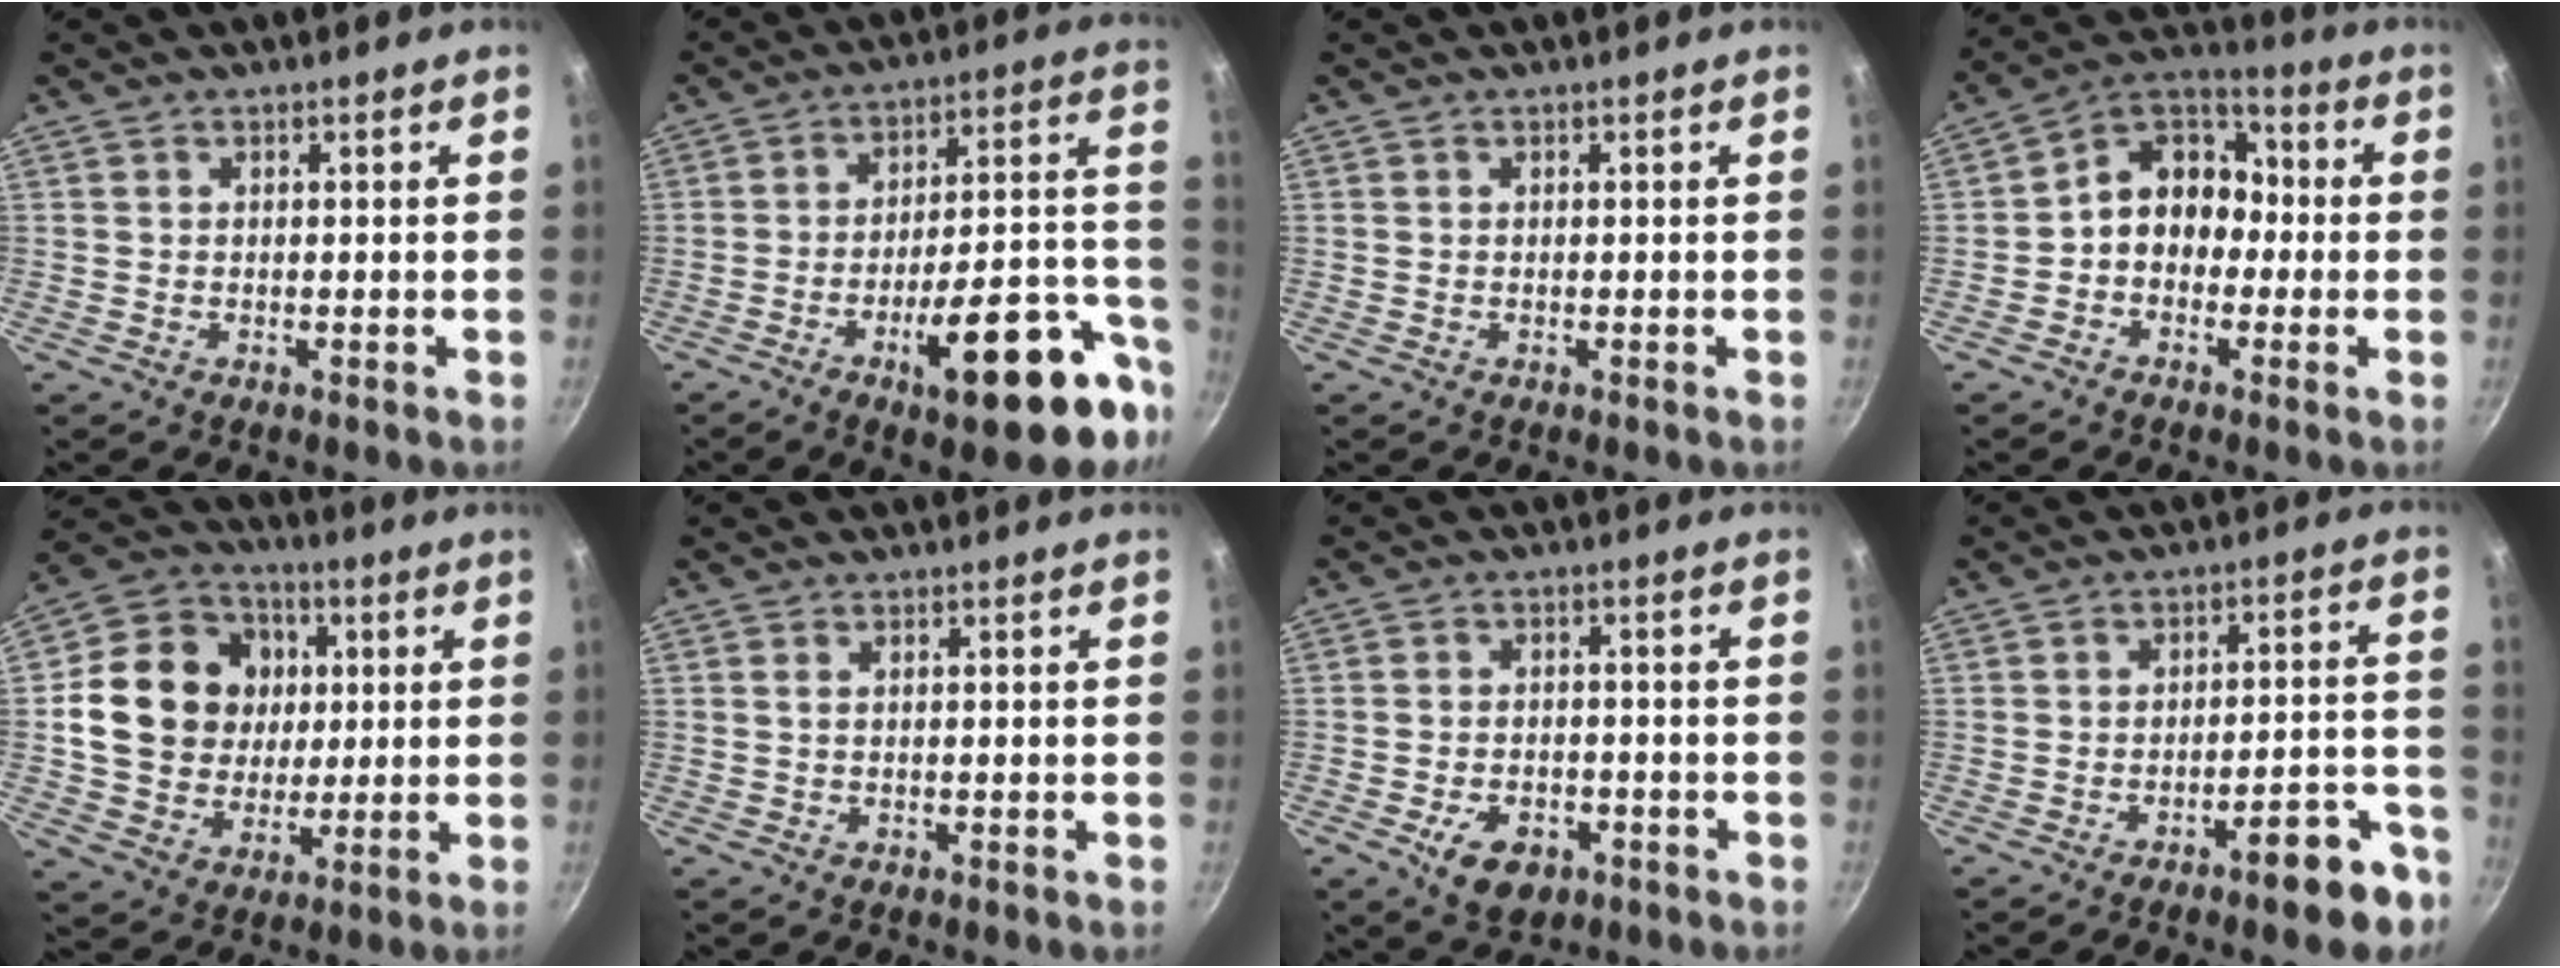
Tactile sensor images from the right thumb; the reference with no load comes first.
{"total": 22.0, "force": [-9.2, 7.5, 18.6], "torque": [-0.216, 0.041, -0.128]}
{"total": 0.0}
{"total": 11.0, "force": [-1.2, 8.9, 6.3], "torque": [-0.050, 0.046, -0.046]}
{"total": 18.2, "force": [2.3, 15.5, 9.3], "torque": [-0.145, 0.018, 0.039]}
{"total": 0.6, "force": [0.2, 0.3, 0.5], "torque": [-0.008, 0.001, 0.002]}
{"total": 7.4, "force": [-3.4, 4.8, 4.5], "torque": [-0.062, 0.017, -0.047]}
{"total": 10.0, "force": [-6.3, 3.0, 7.2], "torque": [-0.071, 0.058, -0.077]}